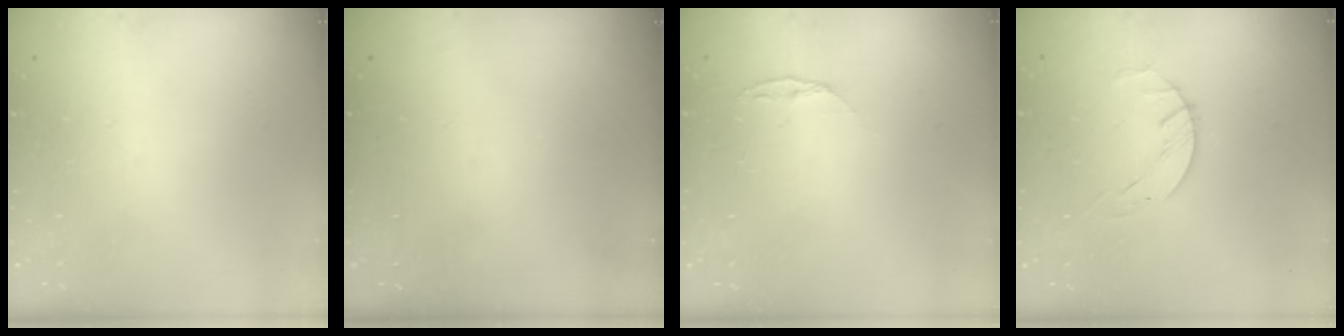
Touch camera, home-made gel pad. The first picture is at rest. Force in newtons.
{"total": 0.0}
{"total": 4.1, "press": 4.1, "slide": 0.5}
{"total": 1.8, "press": 1.7, "slide": 0.3}